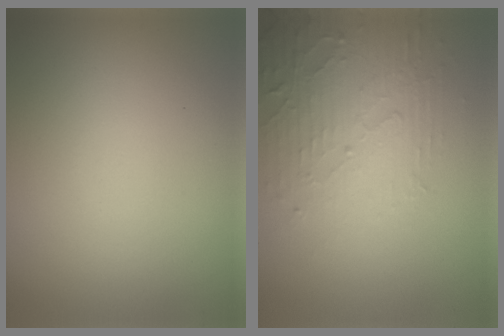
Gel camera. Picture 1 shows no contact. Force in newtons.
{"total": 5.0, "press": 3.3, "slide": 3.8}